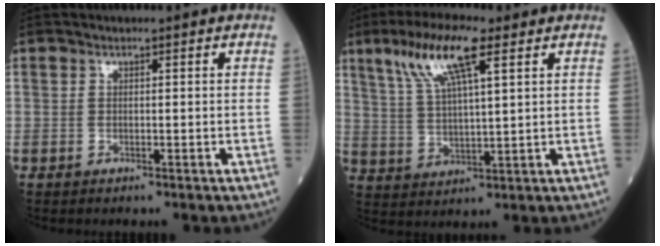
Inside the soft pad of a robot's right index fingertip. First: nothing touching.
{"total": 10.6, "force": [5.7, 1.7, 8.8], "torque": [-0.179, 0.016, 0.109]}